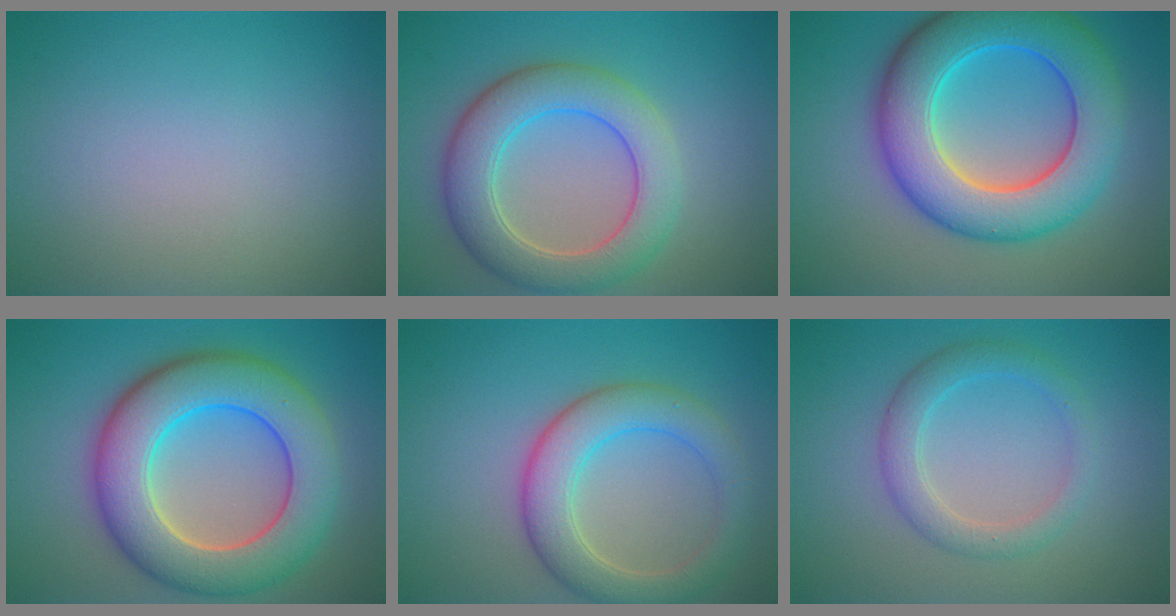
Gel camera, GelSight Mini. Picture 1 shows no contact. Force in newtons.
{"total": 6.7, "press": 6.7, "slide": 0.2}
{"total": 10.6, "press": 10.5, "slide": 0.3}
{"total": 10.6, "press": 10.5, "slide": 0.6}
{"total": 5.5, "press": 5.5, "slide": 0.2}
{"total": 3.0, "press": 3.0, "slide": 0.2}